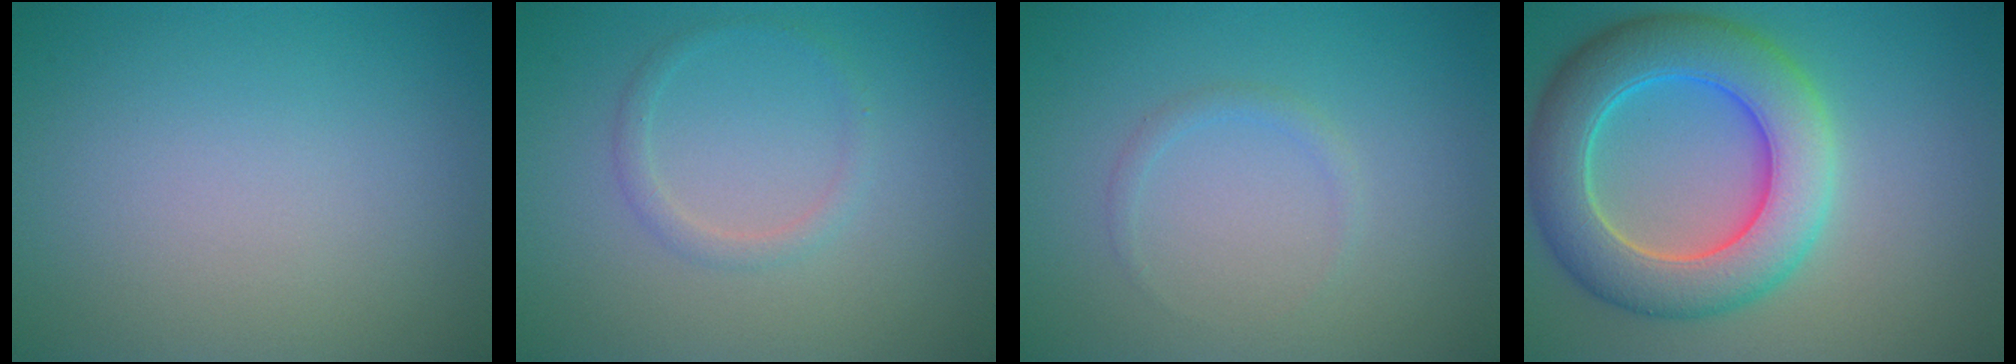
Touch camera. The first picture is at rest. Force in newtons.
{"total": 1.3, "press": 1.3, "slide": 0.1}
{"total": 0.9, "press": 0.9, "slide": 0.0}
{"total": 8.8, "press": 8.8, "slide": 0.3}